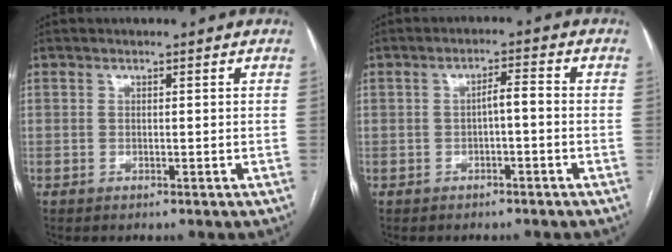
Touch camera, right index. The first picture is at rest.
{"total": 2.6, "force": [-0.6, 0.6, 2.5], "torque": [-0.039, 0.011, -0.009]}